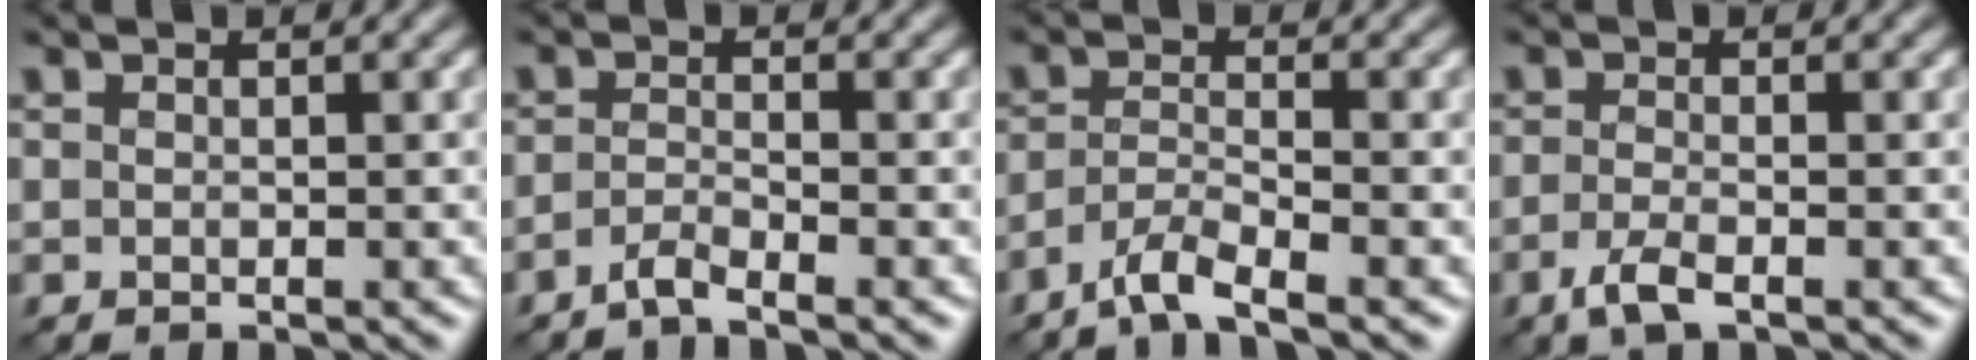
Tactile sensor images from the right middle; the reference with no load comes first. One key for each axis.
{"total": 1.5, "fx": -1.2, "fy": 0.2, "fz": 0.9, "tx": -0.017, "ty": 0.004, "tz": -0.034}
{"total": 3.2, "fx": -2.5, "fy": 0.4, "fz": 1.9, "tx": -0.037, "ty": 0.005, "tz": -0.059}
{"total": 2.1, "fx": -1.2, "fy": 0.7, "fz": 1.6, "tx": -0.037, "ty": -0.001, "tz": -0.030}